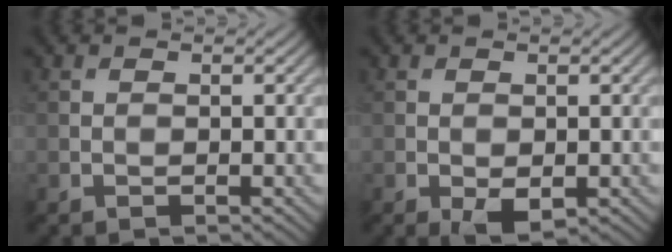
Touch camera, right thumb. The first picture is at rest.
{"total": 2.4, "force": [-1.0, 1.4, 1.7], "torque": [-0.036, -0.005, -0.011]}